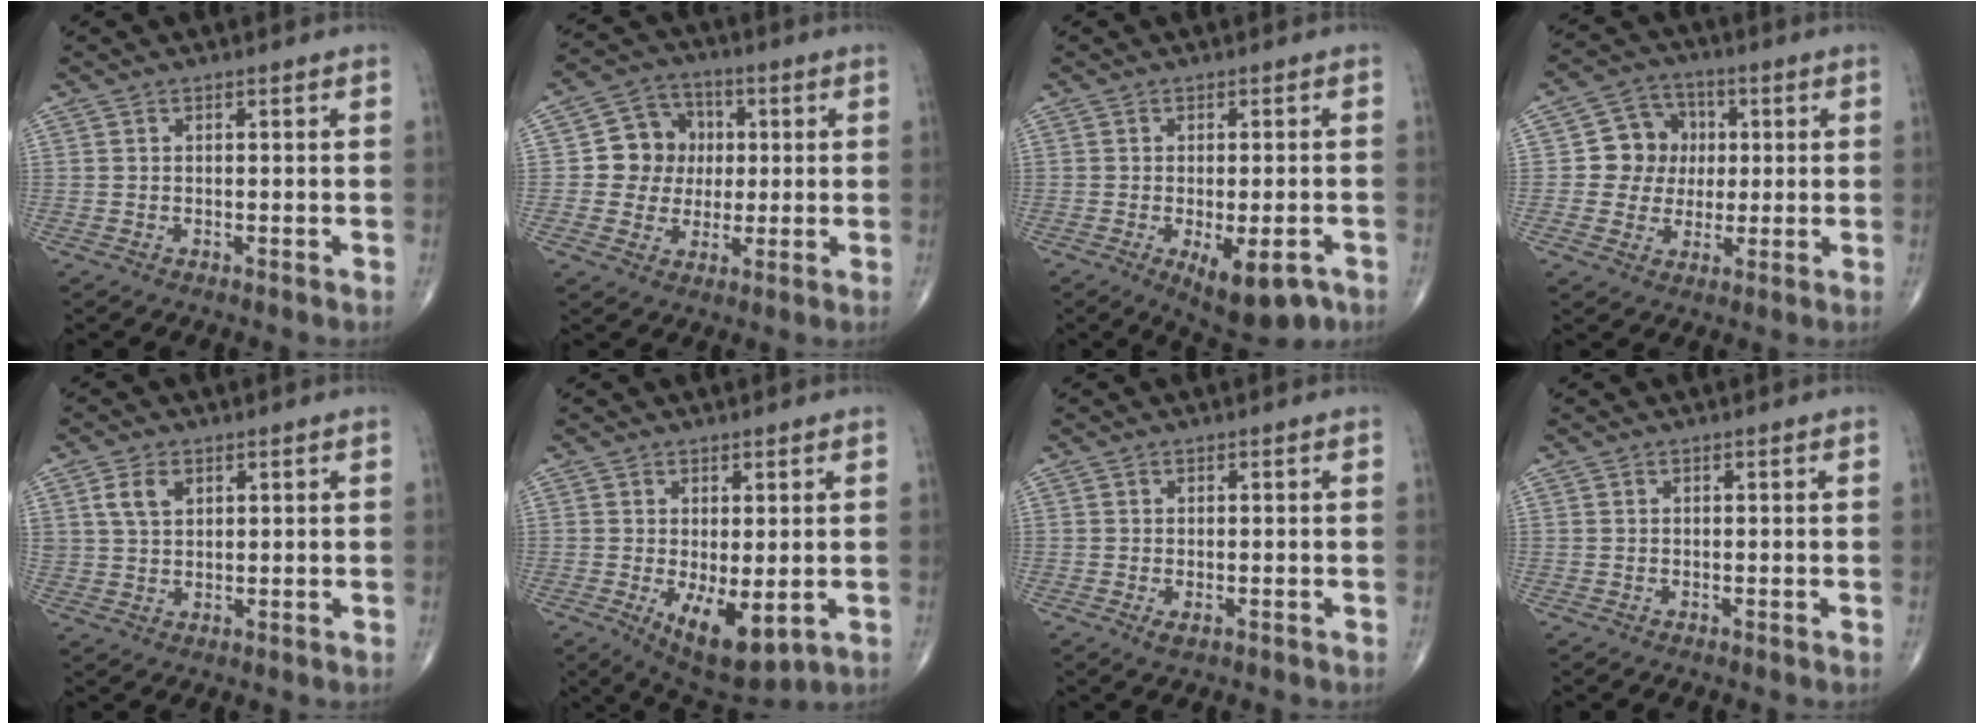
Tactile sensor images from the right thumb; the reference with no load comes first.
{"total": 9.5, "force": [0.7, 8.8, 3.5], "torque": [-0.007, 0.012, 0.005]}
{"total": 10.0, "force": [-4.5, 4.1, 8.0], "torque": [-0.104, -0.001, -0.056]}
{"total": 8.9, "force": [0.8, 8.3, 3.1], "torque": [0.000, 0.012, 0.007]}
{"total": 4.4, "force": [2.0, 3.0, 2.6], "torque": [-0.041, -0.005, 0.040]}
{"total": 9.7, "force": [-2.1, 4.2, 8.4], "torque": [-0.121, -0.022, -0.017]}
{"total": 1.4, "force": [-0.5, 0.7, 1.1], "torque": [-0.021, -0.004, -0.008]}
{"total": 0.0}